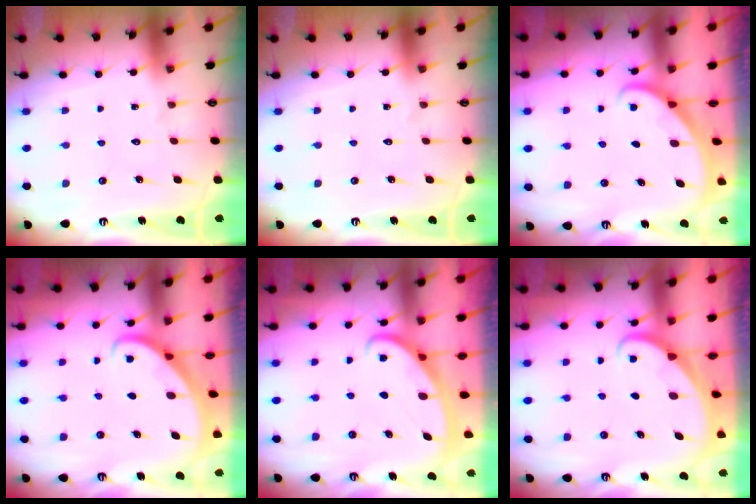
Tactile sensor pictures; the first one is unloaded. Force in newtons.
{"total": 0.0}
{"total": 1.8, "press": 1.8, "slide": 0.1}
{"total": 2.8, "press": 2.8, "slide": 0.2}
{"total": 2.9, "press": 2.9, "slide": 0.3}
{"total": 1.7, "press": 1.6, "slide": 0.1}